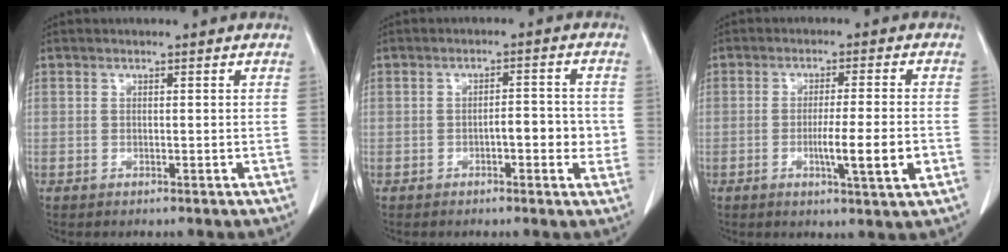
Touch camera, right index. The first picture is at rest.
{"total": 4.6, "force": [-1.0, 1.5, 4.2], "torque": [-0.056, 0.007, -0.013]}
{"total": 7.3, "force": [-2.1, -0.2, 7.0], "torque": [-0.108, -0.013, -0.034]}